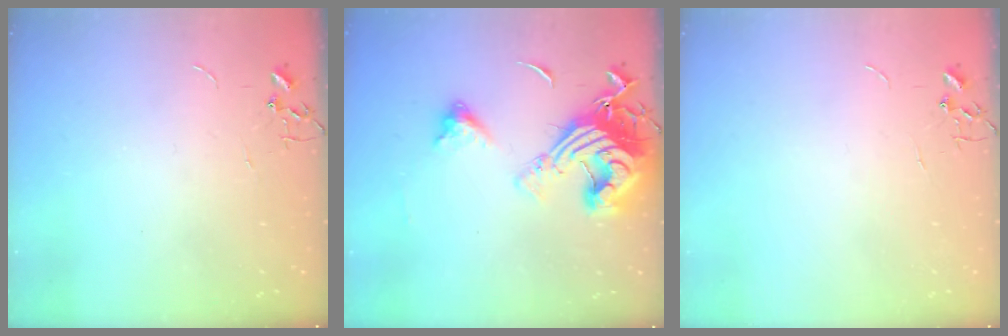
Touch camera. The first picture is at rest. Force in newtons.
{"total": 18.4, "press": 18.3, "slide": 2.0}
{"total": 0.0}